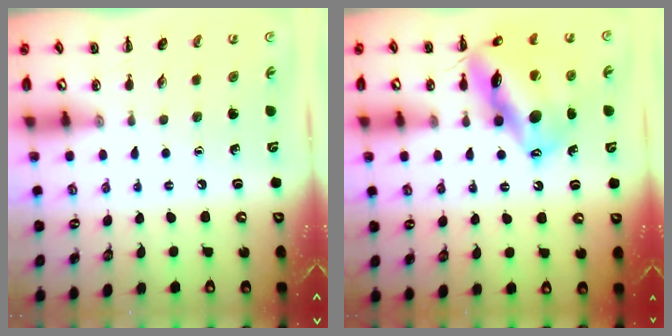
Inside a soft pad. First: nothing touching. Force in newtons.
{"total": 17.7, "press": 17.4, "slide": 3.2}